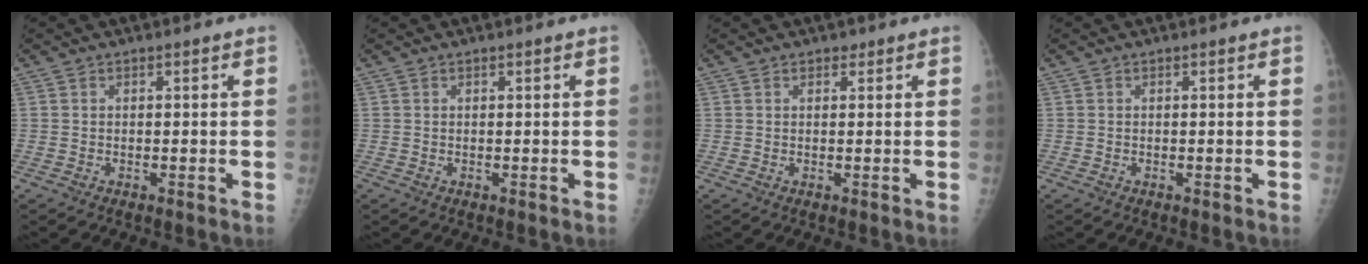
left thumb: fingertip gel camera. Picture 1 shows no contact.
{"total": 0.0}
{"total": 1.0, "force": [0.6, 0.7, 0.3], "torque": [0.005, -0.003, 0.007]}
{"total": 0.0}